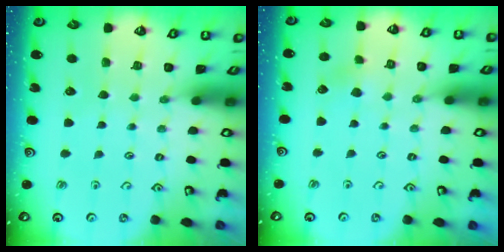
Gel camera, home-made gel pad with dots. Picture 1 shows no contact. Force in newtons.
{"total": 3.0, "press": 3.0, "slide": 0.1}